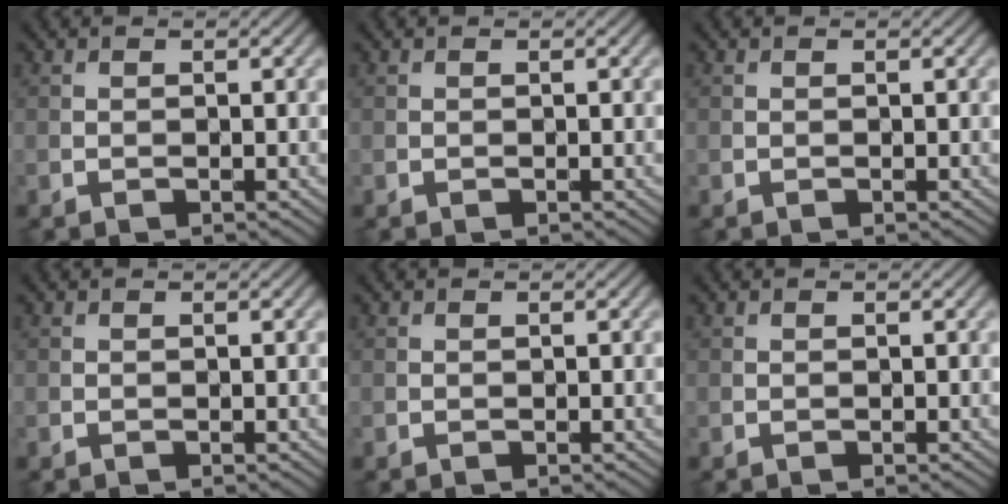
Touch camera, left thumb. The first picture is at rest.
{"total": 0.0}
{"total": 0.0}
{"total": 0.0}
{"total": 0.0}
{"total": 0.0}